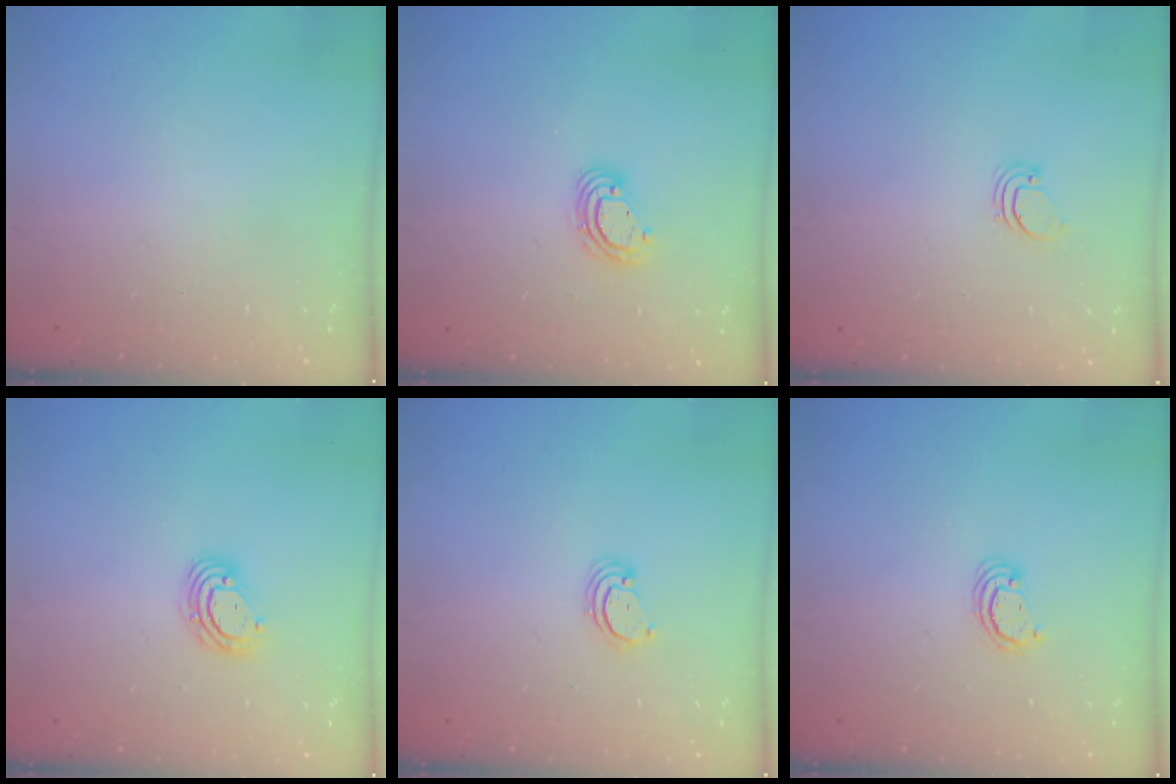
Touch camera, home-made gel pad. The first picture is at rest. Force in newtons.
{"total": 6.6, "press": 6.6, "slide": 0.9}
{"total": 0.9, "press": 0.9, "slide": 0.0}
{"total": 5.7, "press": 5.6, "slide": 0.8}
{"total": 2.5, "press": 2.5, "slide": 0.2}
{"total": 2.5, "press": 2.5, "slide": 0.2}